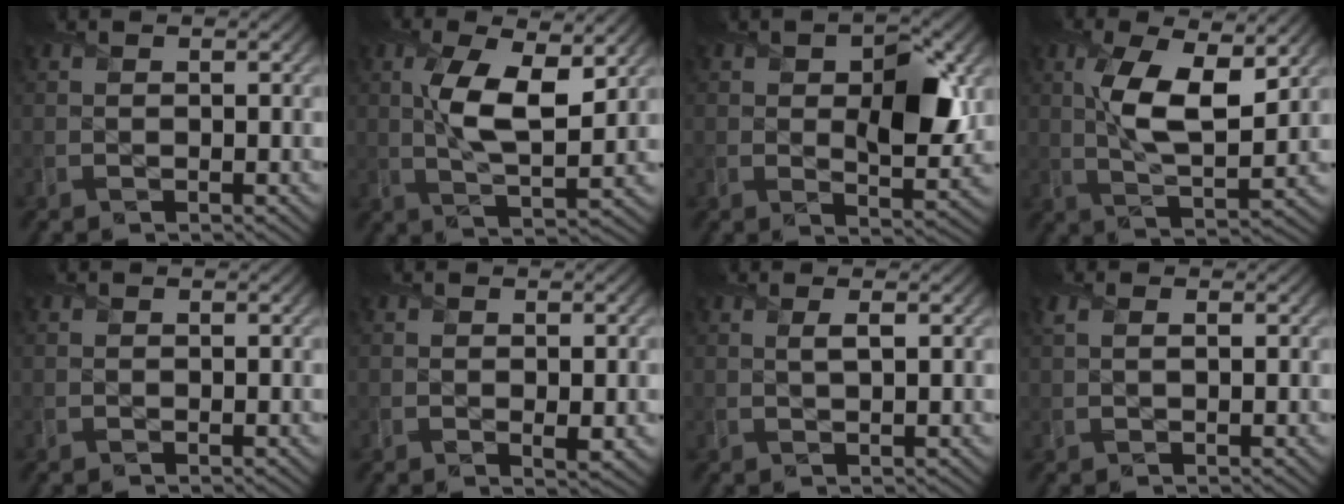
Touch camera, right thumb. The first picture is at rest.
{"total": 8.7, "force": [2.2, 3.3, 7.7], "torque": [-0.156, 0.002, 0.038]}
{"total": 7.6, "force": [1.3, 3.9, 6.4], "torque": [-0.093, -0.003, 0.023]}
{"total": 9.7, "force": [2.7, 3.9, 8.5], "torque": [-0.170, 0.001, 0.048]}
{"total": 0.0}
{"total": 2.1, "force": [-0.4, 1.0, 1.8], "torque": [-0.026, -0.010, 0.000]}
{"total": 1.3, "force": [0.6, 0.1, 1.1], "torque": [-0.021, 0.004, 0.008]}
{"total": 1.2, "force": [0.5, 0.2, 1.1], "torque": [-0.022, 0.005, 0.009]}